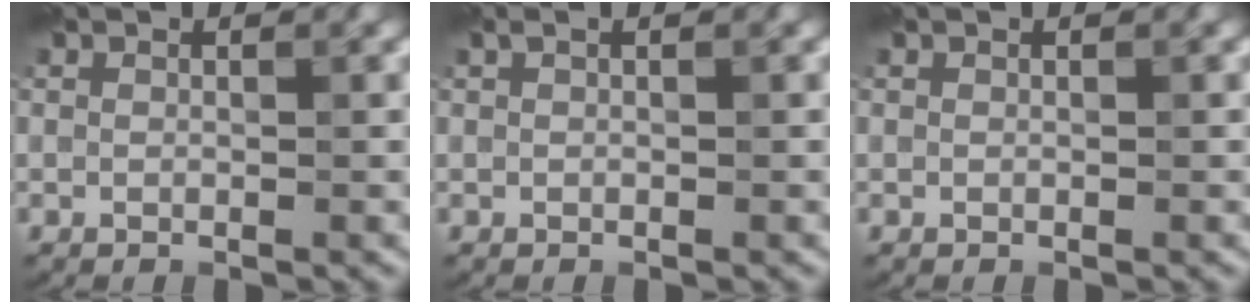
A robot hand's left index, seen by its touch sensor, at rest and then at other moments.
{"total": 0.6, "force": [0.2, 0.1, 0.5], "torque": [-0.011, 0.006, 0.004]}
{"total": 0.0}